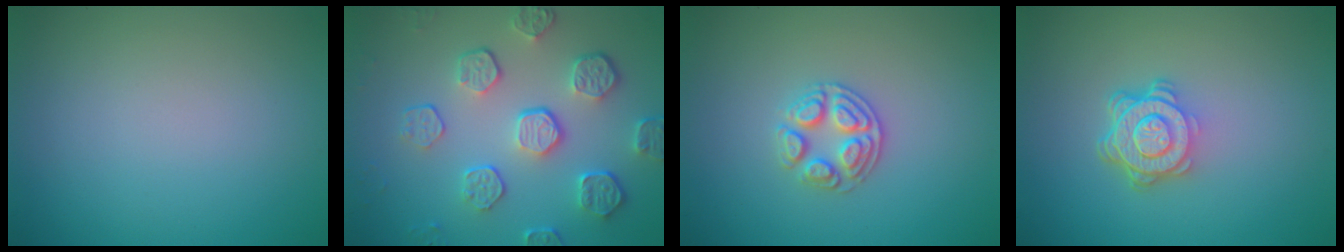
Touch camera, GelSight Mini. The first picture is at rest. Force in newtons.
{"total": 5.7, "press": 4.2, "slide": 3.9}
{"total": 2.9, "press": 2.7, "slide": 1.0}
{"total": 4.9, "press": 3.5, "slide": 3.5}